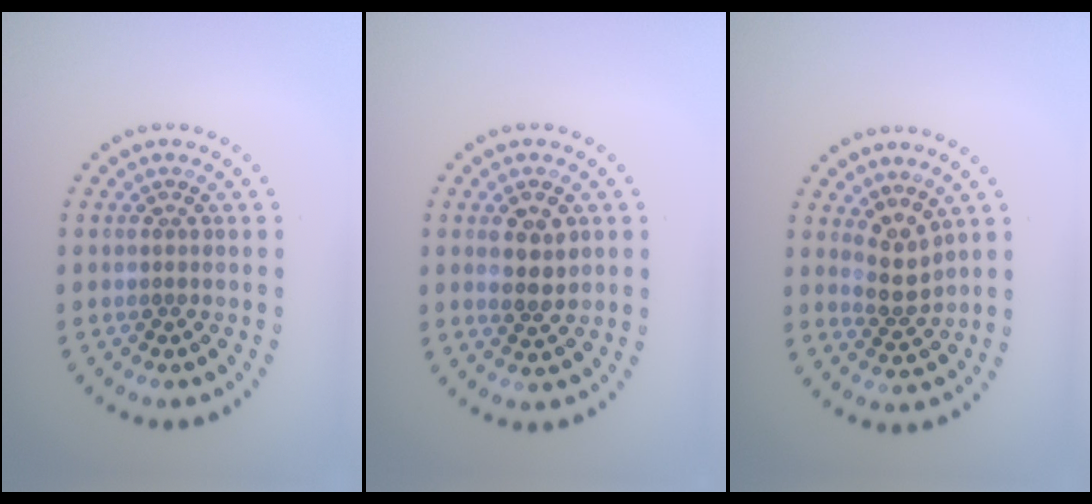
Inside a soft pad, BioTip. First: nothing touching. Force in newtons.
{"total": 2.5, "press": 2.4, "slide": 0.3}
{"total": 2.1, "press": 1.6, "slide": 1.4}